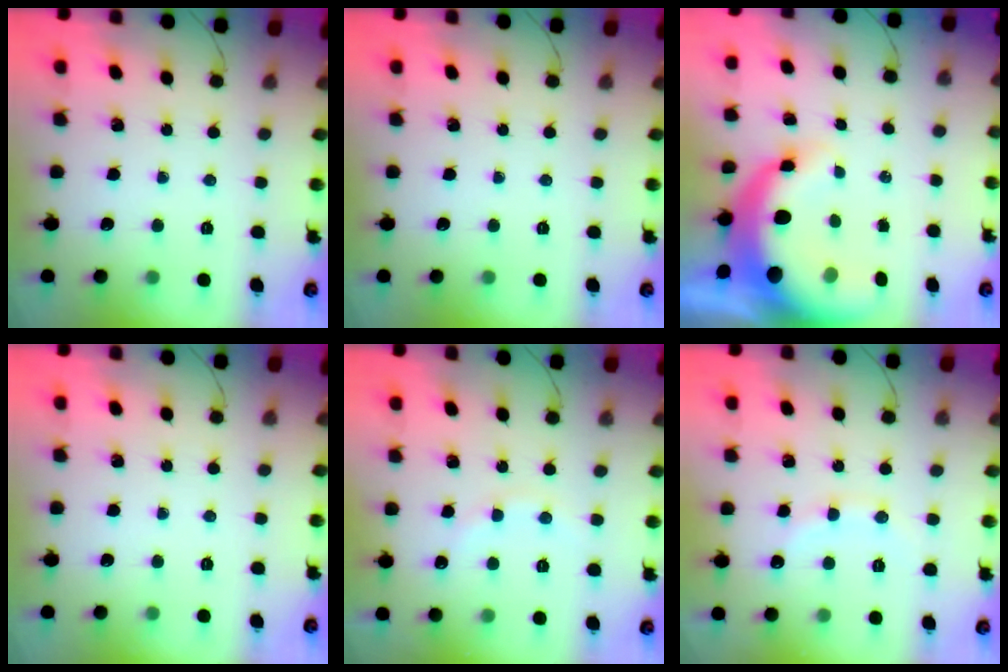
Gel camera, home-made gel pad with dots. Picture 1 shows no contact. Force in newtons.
{"total": 0.0}
{"total": 11.8, "press": 11.6, "slide": 2.4}
{"total": 0.0}
{"total": 6.8, "press": 6.7, "slide": 1.3}
{"total": 7.1, "press": 6.8, "slide": 1.8}